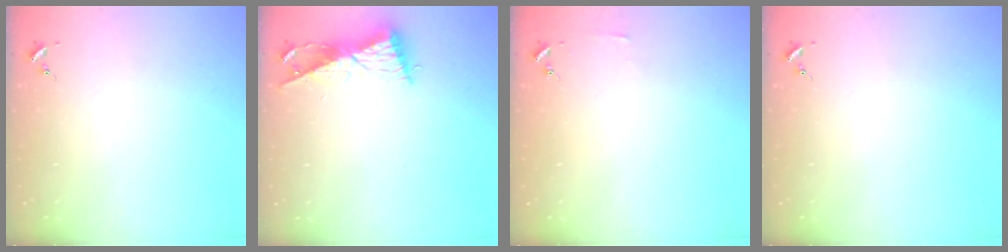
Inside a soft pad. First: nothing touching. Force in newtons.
{"total": 9.1, "press": 9.1, "slide": 0.7}
{"total": 2.8, "press": 2.8, "slide": 0.3}
{"total": 0.0}